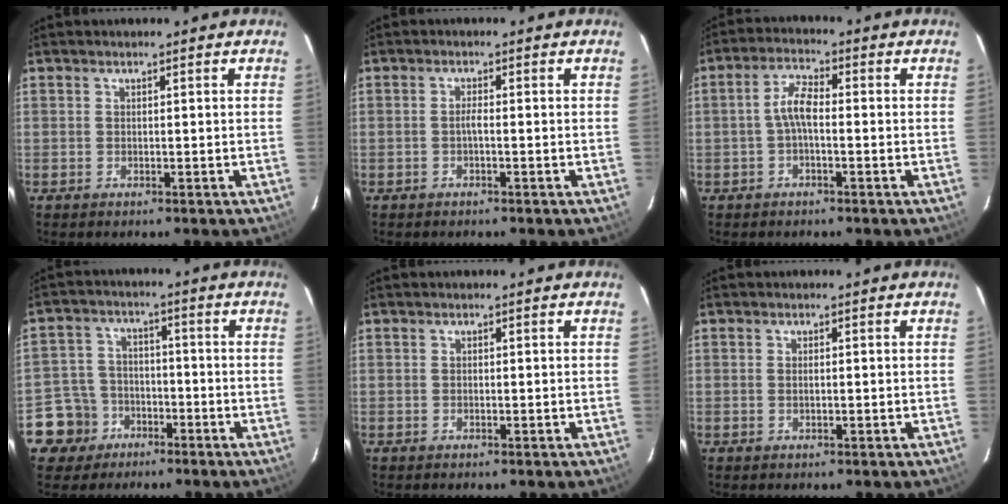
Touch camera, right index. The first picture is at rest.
{"total": 1.2, "force": [-0.4, 0.0, 1.1], "torque": [-0.022, 0.004, -0.010]}
{"total": 4.4, "force": [-0.7, 1.6, 4.0], "torque": [-0.085, 0.015, -0.016]}
{"total": 8.1, "force": [-4.3, 6.9, 0.6], "torque": [-0.042, 0.027, -0.069]}
{"total": 0.0}
{"total": 1.2, "force": [0.0, 0.5, 1.0], "torque": [-0.019, 0.001, 0.000]}